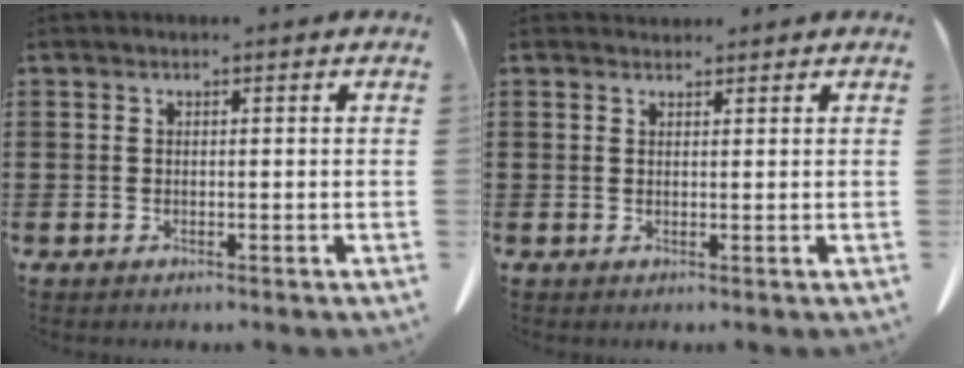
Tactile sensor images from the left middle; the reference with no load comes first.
{"total": 1.1, "force": [1.0, 0.4, 0.0], "torque": [-0.003, 0.001, 0.018]}